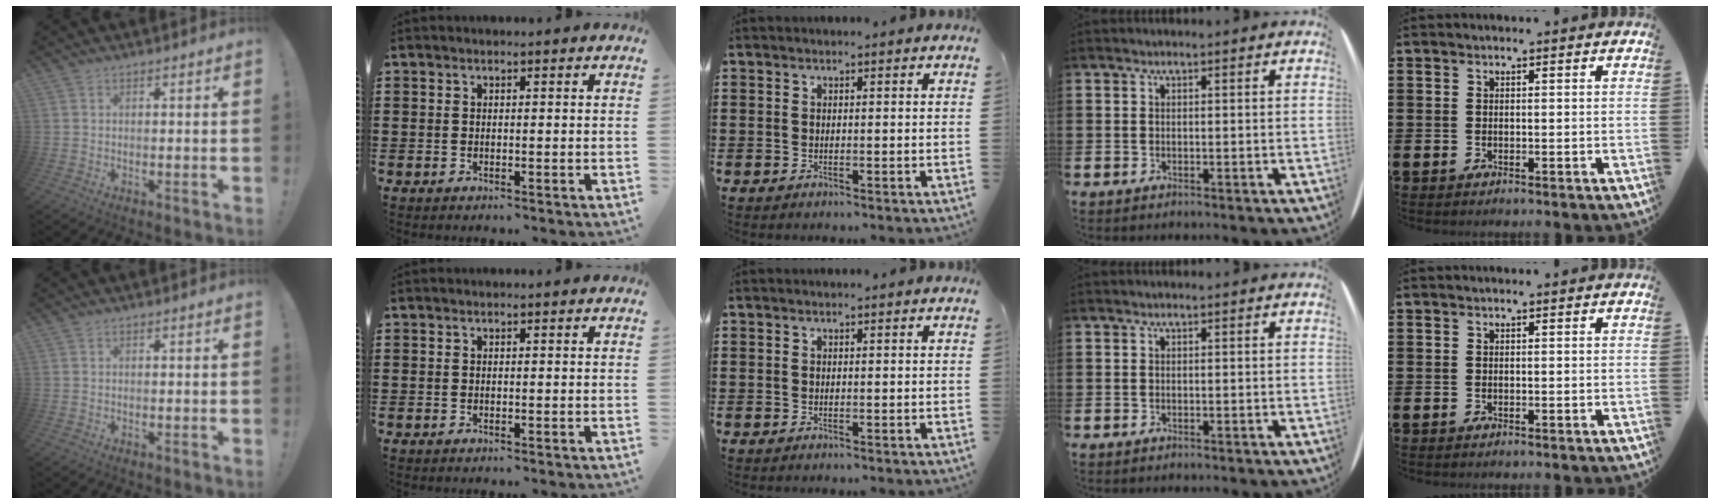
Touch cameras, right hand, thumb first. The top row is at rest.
{}